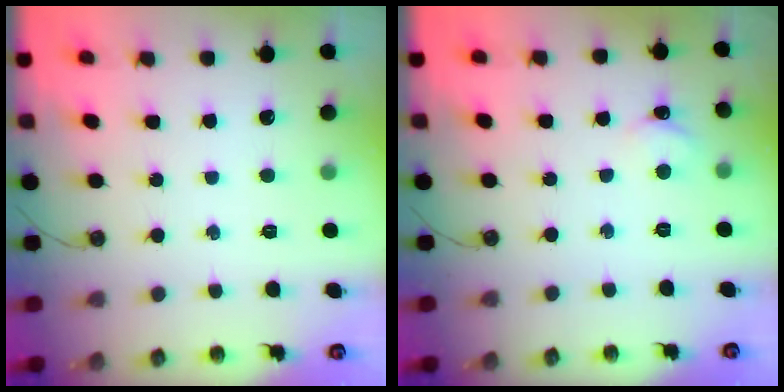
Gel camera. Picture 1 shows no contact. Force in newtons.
{"total": 2.0, "press": 2.0, "slide": 0.3}